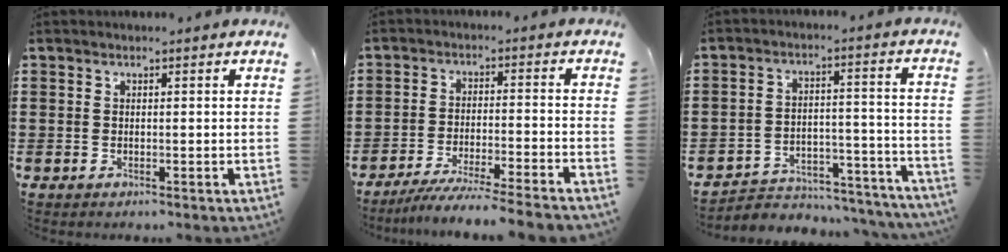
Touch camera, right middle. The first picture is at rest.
{"total": 5.8, "force": [-5.3, -0.5, 2.3], "torque": [-0.048, -0.017, -0.104]}
{"total": 3.9, "force": [-3.7, 1.1, 0.6], "torque": [-0.018, 0.008, -0.081]}